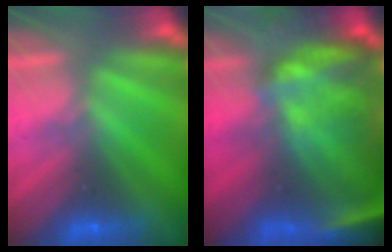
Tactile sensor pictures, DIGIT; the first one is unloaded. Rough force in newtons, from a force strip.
{"total": 10.4}